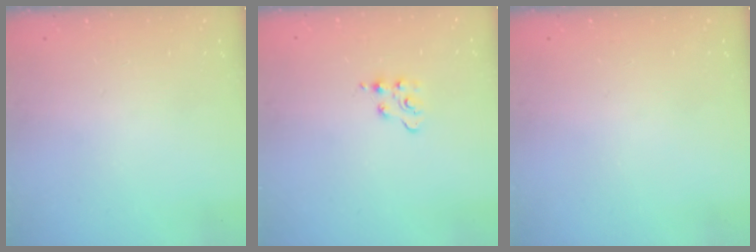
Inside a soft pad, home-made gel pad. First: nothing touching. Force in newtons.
{"total": 3.0, "press": 3.0, "slide": 0.4}
{"total": 0.0}